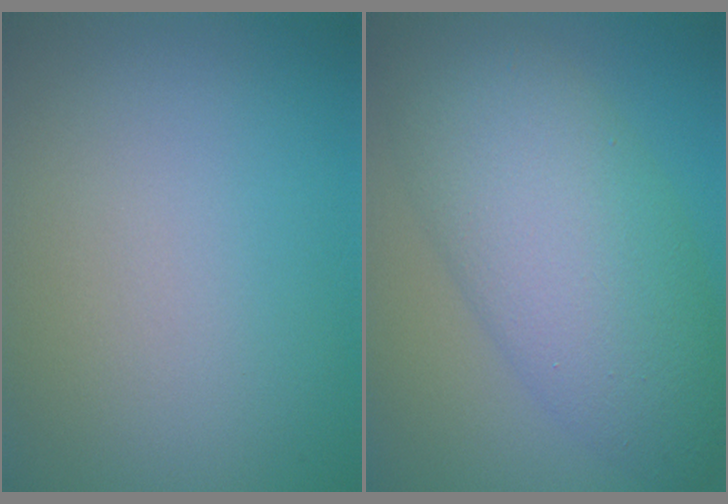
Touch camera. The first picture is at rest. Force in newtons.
{"total": 9.4, "press": 9.4, "slide": 0.3}